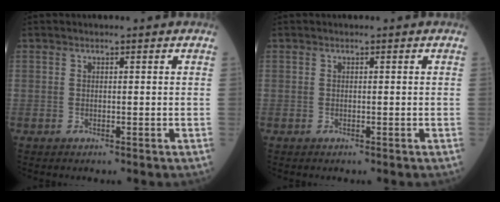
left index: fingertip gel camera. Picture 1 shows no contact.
{"total": 0.0}